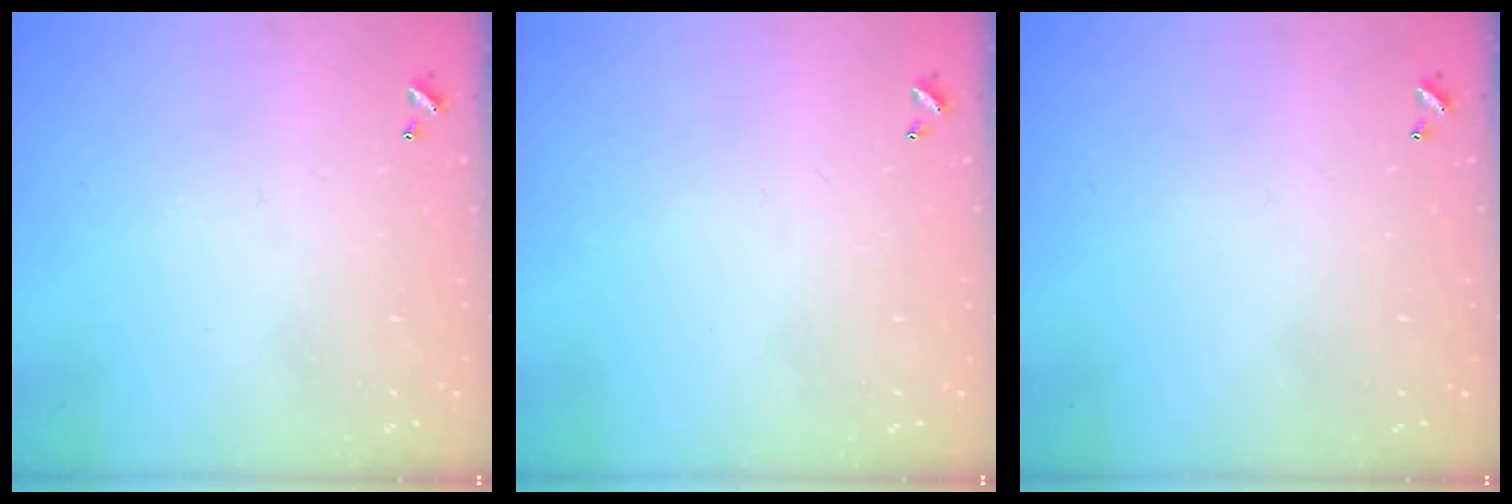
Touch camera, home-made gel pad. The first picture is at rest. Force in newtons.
{"total": 0.0}
{"total": 0.0}